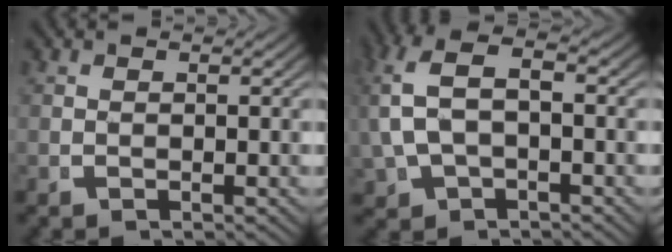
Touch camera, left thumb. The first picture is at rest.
{"total": 6.6, "force": [0.0, 4.5, 4.9], "torque": [-0.135, -0.010, 0.014]}